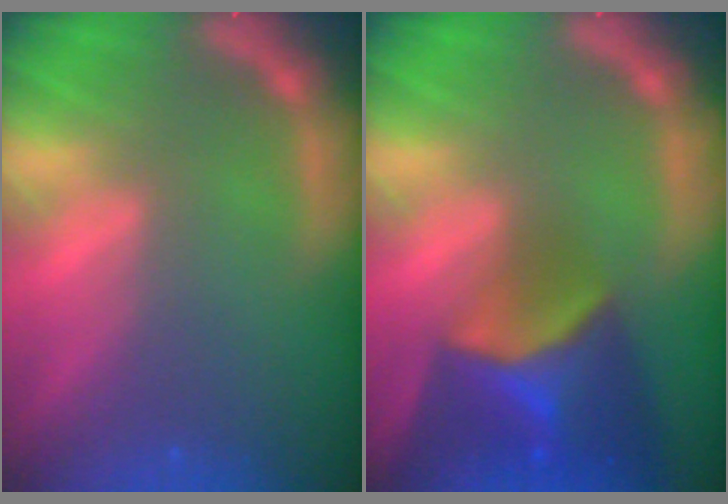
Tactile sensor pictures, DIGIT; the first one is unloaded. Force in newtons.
{"total": 8.9}